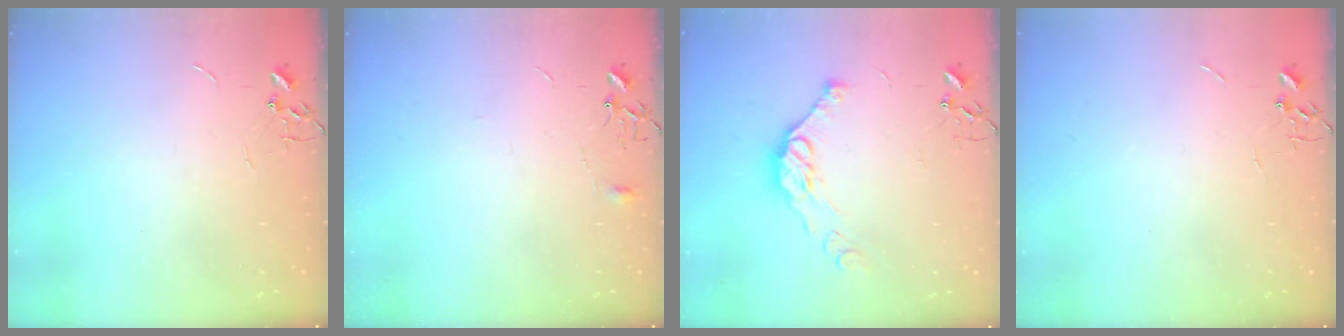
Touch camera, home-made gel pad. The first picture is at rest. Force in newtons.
{"total": 4.0, "press": 4.0, "slide": 0.4}
{"total": 11.1, "press": 11.1, "slide": 0.8}
{"total": 0.0}